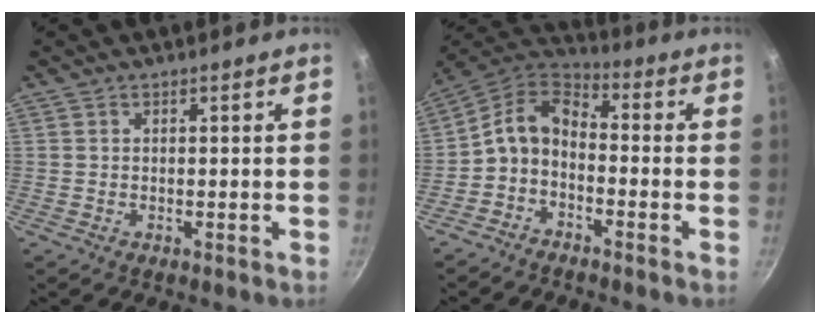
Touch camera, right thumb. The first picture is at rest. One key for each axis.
{"total": 9.0, "fx": -2.4, "fy": 5.8, "fz": 6.4, "tx": -0.127, "ty": 0.056, "tz": -0.062}